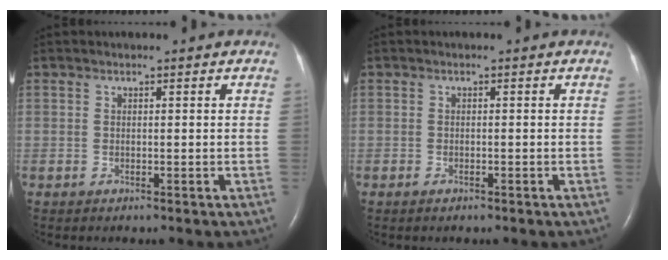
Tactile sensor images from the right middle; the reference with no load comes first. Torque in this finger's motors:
{"motor_torque": [-0.41, 0.31, -0.13, 0.00]}